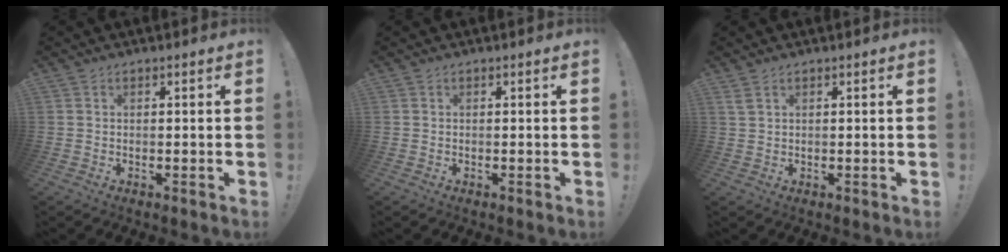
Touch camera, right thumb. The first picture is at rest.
{"total": 0.0}
{"total": 2.2, "force": [1.3, 1.0, 1.4], "torque": [-0.020, -0.004, 0.024]}